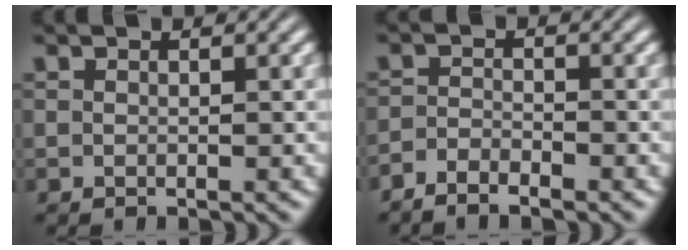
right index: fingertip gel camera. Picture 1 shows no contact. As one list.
[{"total": 2.3, "force": [-2.2, -0.4, 0.3], "torque": [0.003, -0.008, -0.041]}]